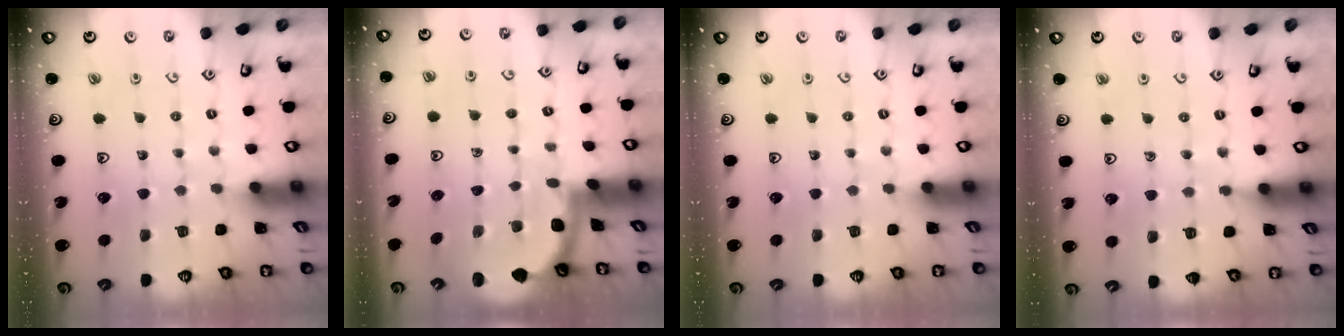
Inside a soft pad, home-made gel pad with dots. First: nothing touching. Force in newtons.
{"total": 1.7, "press": 1.7, "slide": 0.1}
{"total": 0.0}
{"total": 4.7, "press": 4.6, "slide": 0.6}